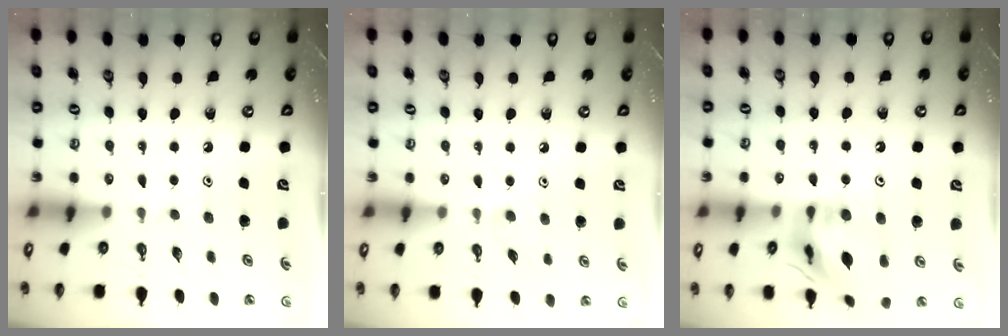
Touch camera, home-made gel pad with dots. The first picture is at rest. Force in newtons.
{"total": 4.5, "press": 4.4, "slide": 0.6}
{"total": 15.0, "press": 14.9, "slide": 1.7}